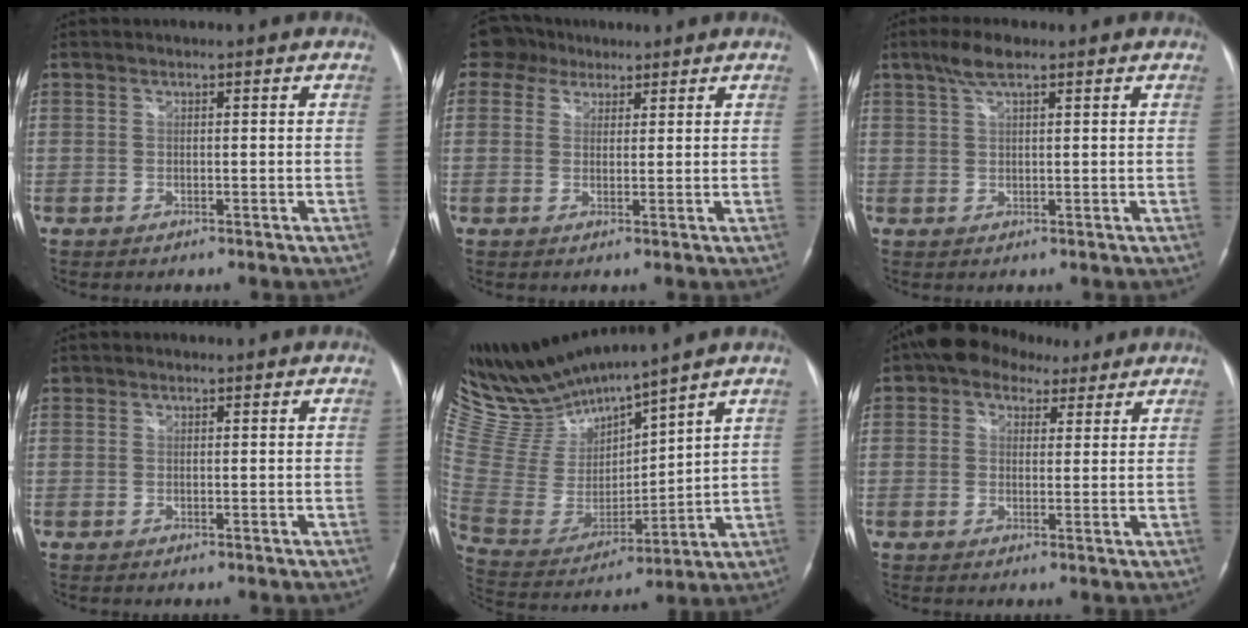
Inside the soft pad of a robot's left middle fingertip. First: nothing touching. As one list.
[{"total": 5.4, "force": [3.6, 3.8, 1.2], "torque": [-0.028, 0.030, 0.068]}, {"total": 4.0, "force": [2.6, 0.8, 2.9], "torque": [-0.062, 0.012, 0.052]}, {"total": 0.7, "force": [0.5, 0.5, 0.1], "torque": [0.000, 0.002, 0.007]}, {"total": 14.0, "force": [13.4, -0.3, 4.1], "torque": [-0.102, -0.011, 0.284]}, {"total": 7.0, "force": [4.5, 4.6, 3.0], "torque": [-0.046, 0.031, 0.072]}]